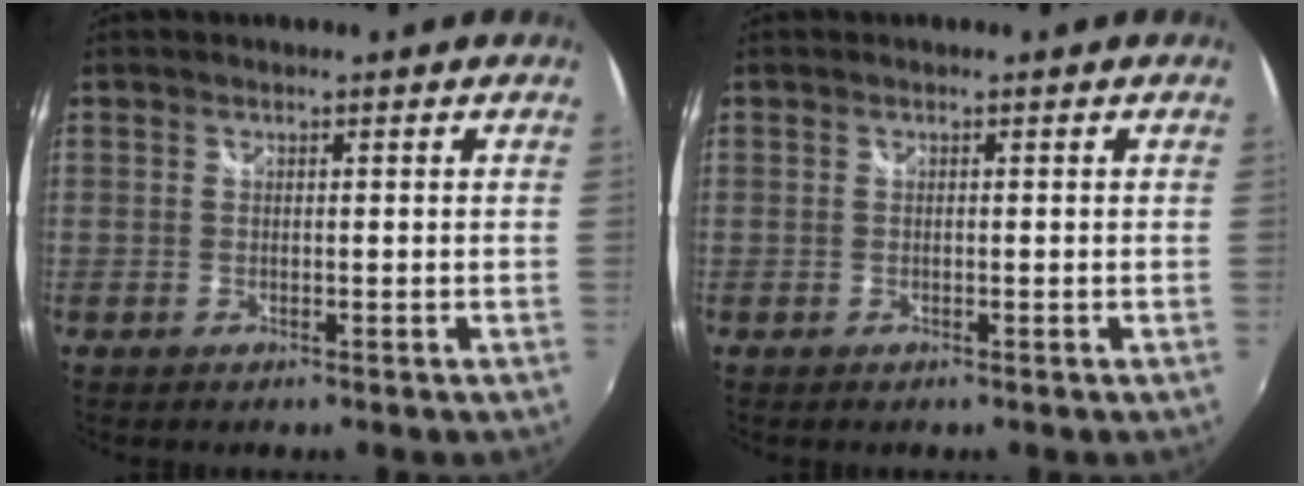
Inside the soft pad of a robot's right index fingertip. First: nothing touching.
{"total": 0.0}